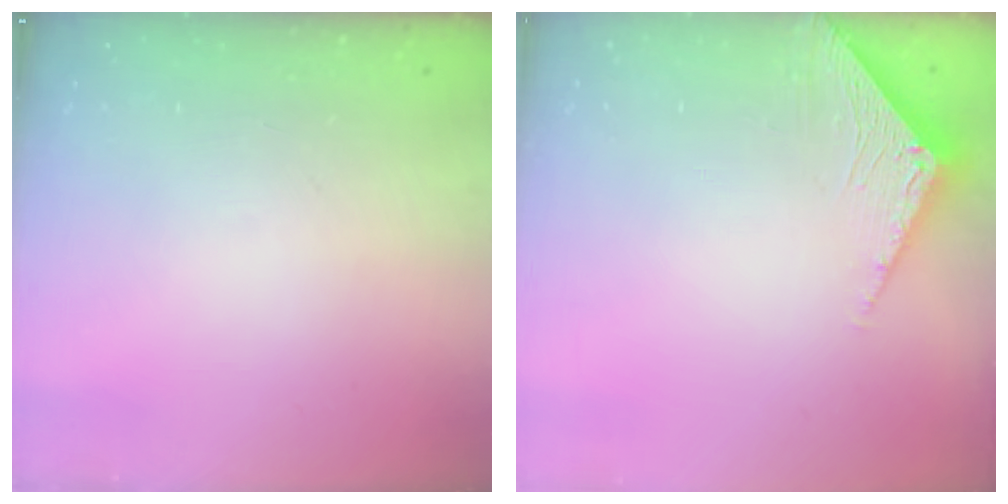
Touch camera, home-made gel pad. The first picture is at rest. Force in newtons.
{"total": 3.4, "press": 3.4, "slide": 0.2}